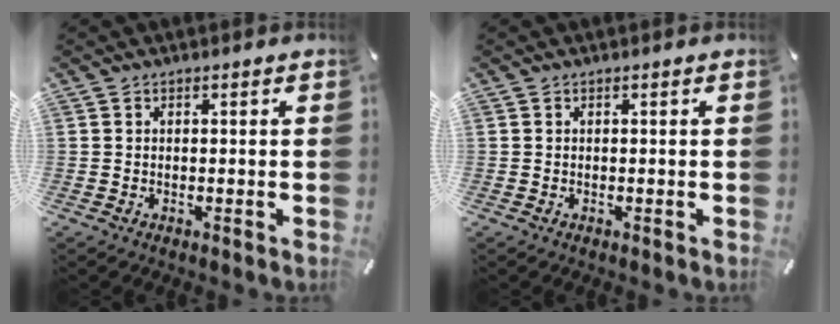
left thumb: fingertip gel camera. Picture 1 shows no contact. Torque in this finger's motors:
{"motor_torque": [0.00, 0.00, 0.01, -0.01, 0.00]}